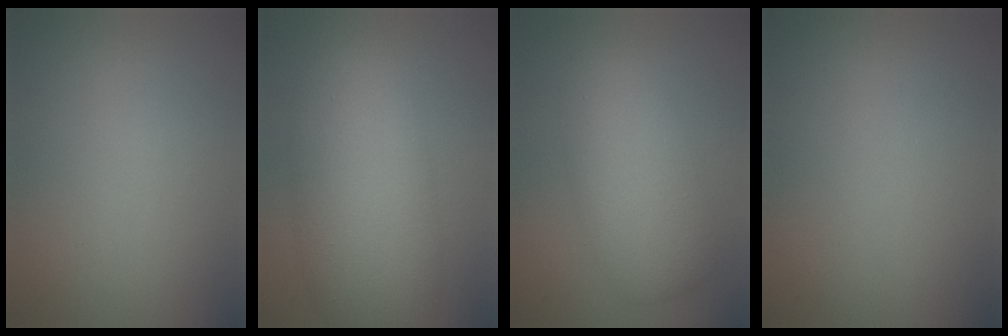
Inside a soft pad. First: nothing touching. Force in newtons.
{"total": 8.7, "press": 8.7, "slide": 0.4}
{"total": 5.7, "press": 5.7, "slide": 0.1}
{"total": 0.0}